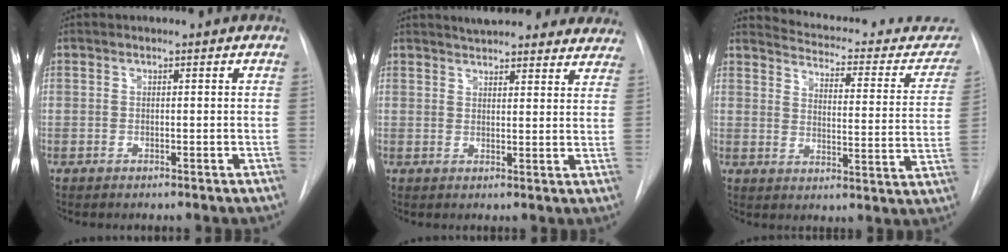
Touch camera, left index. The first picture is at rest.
{"total": 19.6, "force": [17.8, 4.8, 6.8], "torque": [-0.093, -0.014, 0.205]}
{"total": 20.3, "force": [18.6, 5.2, 6.2], "torque": [-0.067, -0.058, 0.210]}